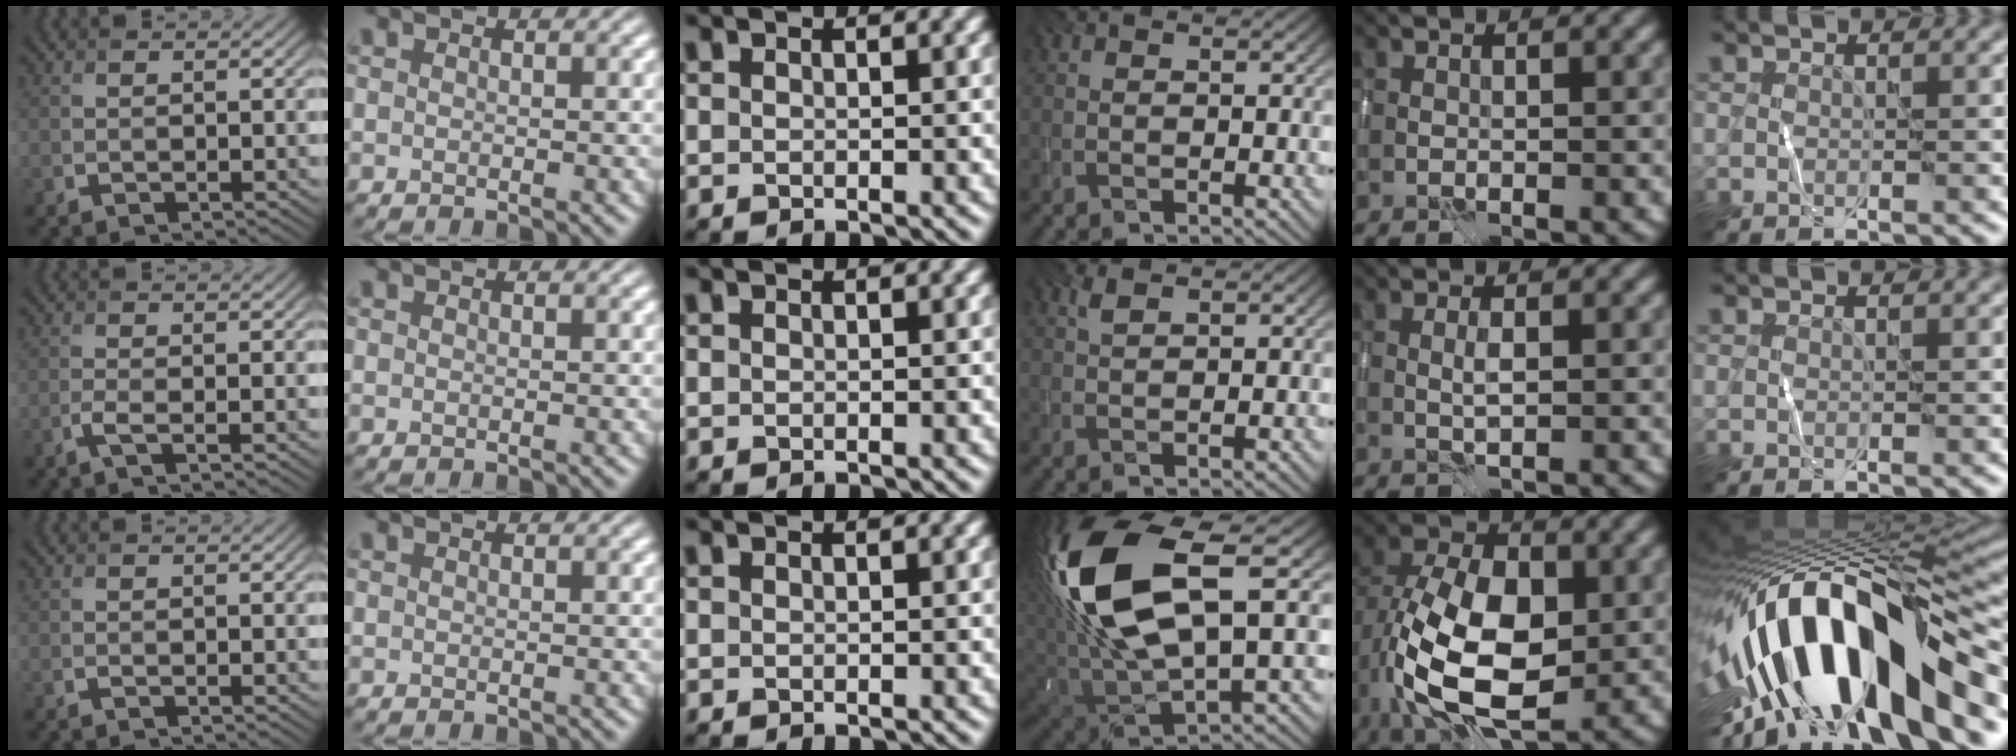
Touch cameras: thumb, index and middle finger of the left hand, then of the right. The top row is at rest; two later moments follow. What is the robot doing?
{"motion": "wipe", "object": "whiteboard"}